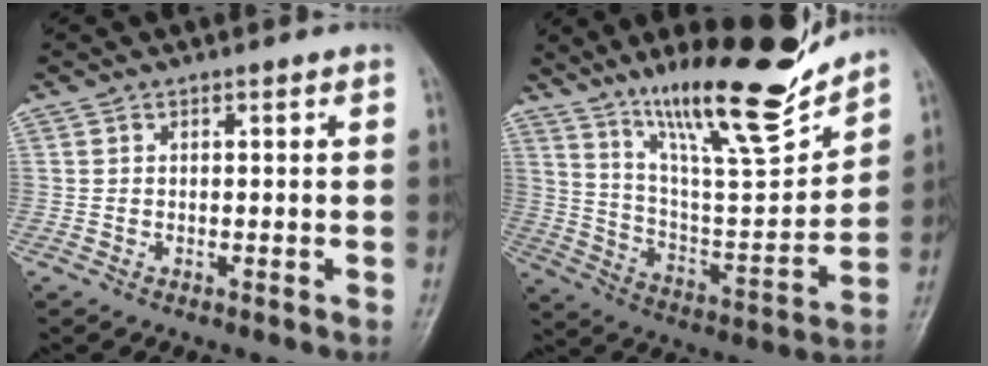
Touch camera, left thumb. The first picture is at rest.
{"total": 21.3, "force": [16.2, 3.7, 13.3], "torque": [-0.180, -0.095, 0.279]}